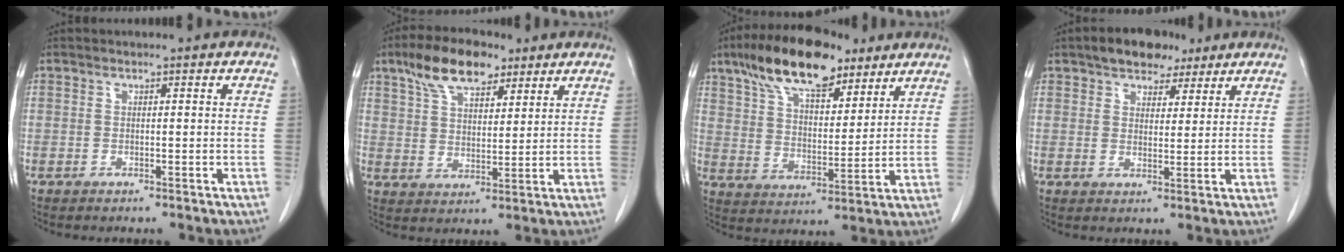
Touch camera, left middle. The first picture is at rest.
{"total": 10.4, "force": [6.9, 4.3, 6.4], "torque": [-0.122, 0.018, 0.128]}
{"total": 16.5, "force": [11.5, 5.9, 10.2], "torque": [-0.184, 0.022, 0.203]}
{"total": 7.1, "force": [5.0, 3.6, 3.4], "torque": [-0.047, 0.016, 0.081]}